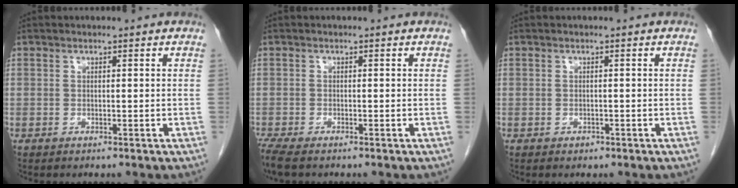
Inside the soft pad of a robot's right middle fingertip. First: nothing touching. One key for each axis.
{"total": 3.6, "fx": -2.9, "fy": 0.7, "fz": 2.0, "tx": -0.045, "ty": -0.013, "tz": -0.051}
{"total": 0.6, "fx": -0.3, "fy": 0.4, "fz": 0.1, "tx": -0.005, "ty": 0.001, "tz": -0.005}